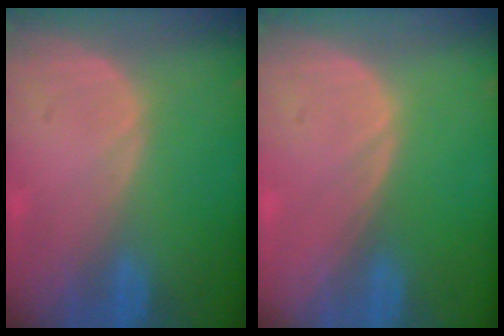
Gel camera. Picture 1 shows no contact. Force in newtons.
{"total": 0.0}